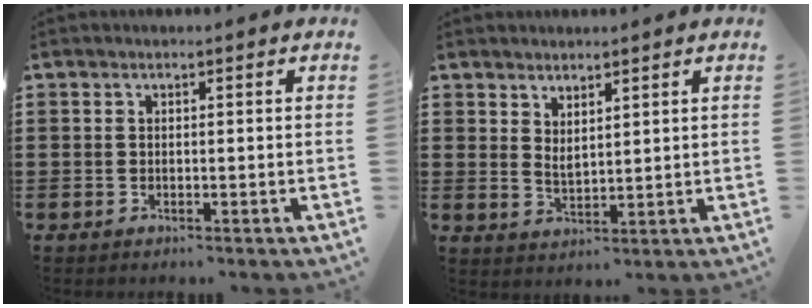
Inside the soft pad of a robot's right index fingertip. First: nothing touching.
{"total": 2.1, "force": [1.9, 0.6, 0.7], "torque": [-0.017, 0.000, 0.036]}